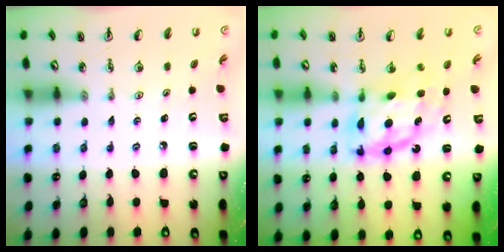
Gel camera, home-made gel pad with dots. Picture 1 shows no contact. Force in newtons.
{"total": 11.6, "press": 11.6, "slide": 1.1}